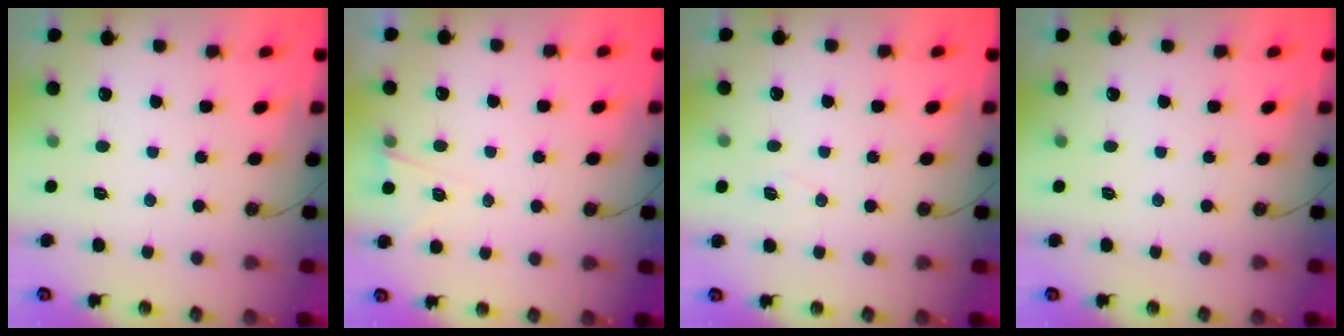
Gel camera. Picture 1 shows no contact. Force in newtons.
{"total": 3.0, "press": 2.8, "slide": 1.0}
{"total": 5.3, "press": 4.8, "slide": 2.2}
{"total": 0.0}